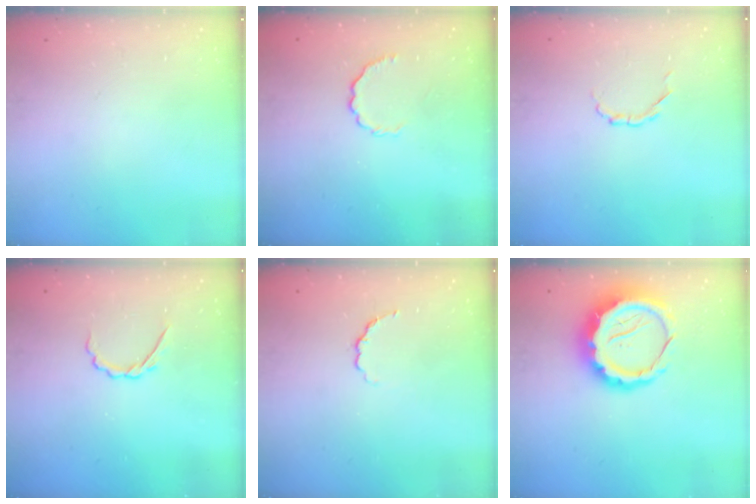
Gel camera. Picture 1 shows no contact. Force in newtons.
{"total": 4.0, "press": 3.7, "slide": 1.6}
{"total": 2.5, "press": 2.4, "slide": 0.6}
{"total": 2.6, "press": 2.5, "slide": 0.8}
{"total": 3.0, "press": 2.9, "slide": 1.0}
{"total": 12.5, "press": 12.1, "slide": 2.9}